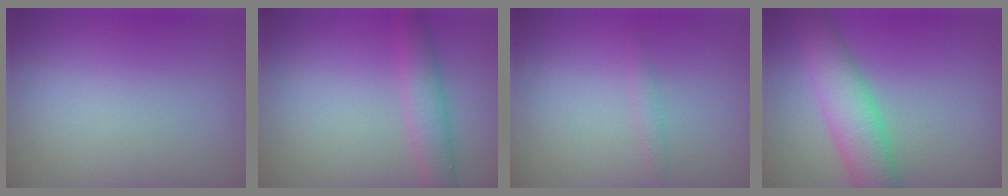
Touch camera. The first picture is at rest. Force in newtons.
{"total": 2.9, "press": 2.9, "slide": 0.1}
{"total": 0.9, "press": 0.9, "slide": 0.1}
{"total": 5.7, "press": 5.7, "slide": 0.2}